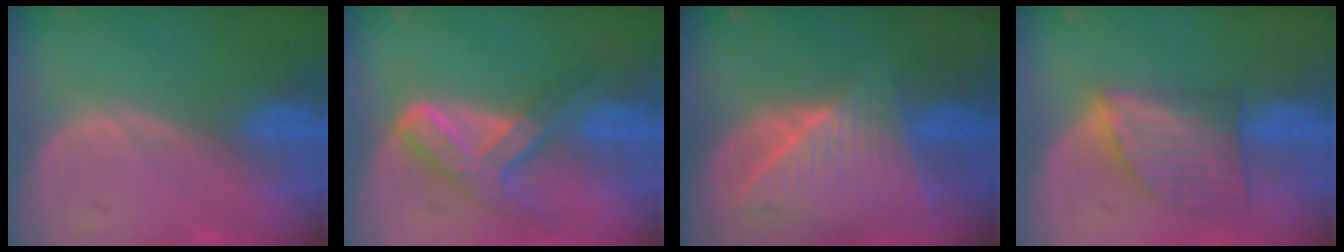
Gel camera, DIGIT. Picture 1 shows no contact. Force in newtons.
{"total": 7.6, "press": 6.3, "slide": 4.3}
{"total": 9.2, "press": 8.2, "slide": 4.1}
{"total": 7.5, "press": 6.9, "slide": 3.0}